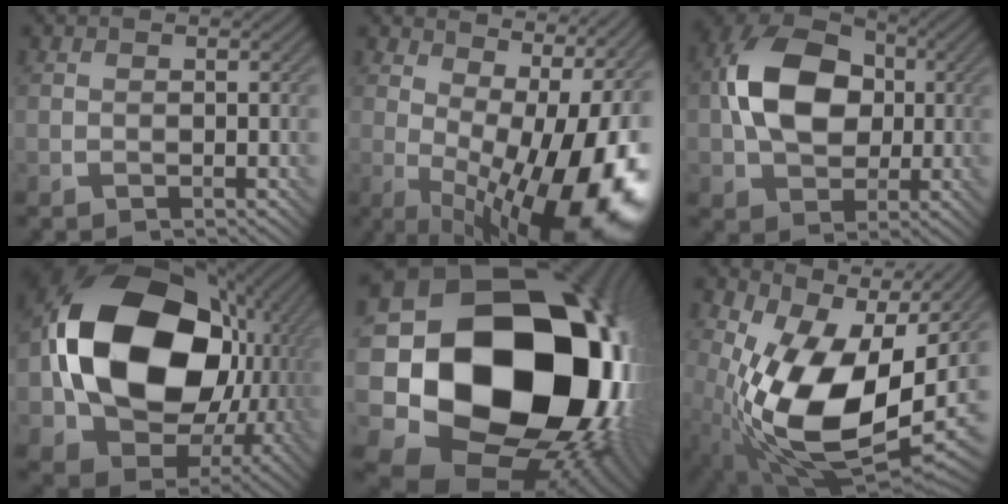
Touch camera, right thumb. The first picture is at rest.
{"total": 17.2, "force": [0.9, 7.9, 15.3], "torque": [-0.174, -0.004, 0.032]}
{"total": 12.1, "force": [0.7, 8.7, 8.4], "torque": [-0.178, 0.022, 0.002]}
{"total": 20.9, "force": [1.3, 16.0, 13.4], "torque": [-0.288, -0.015, 0.026]}
{"total": 24.3, "force": [0.1, 20.1, 13.6], "torque": [-0.280, -0.058, 0.012]}
{"total": 16.6, "force": [-0.1, 10.2, 13.1], "torque": [-0.247, -0.032, -0.004]}